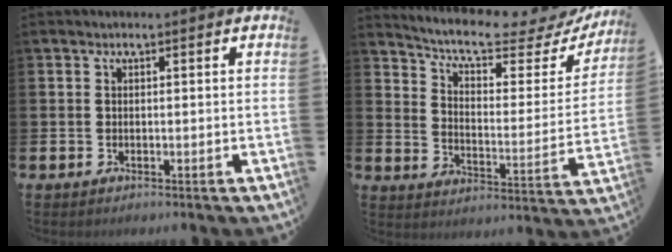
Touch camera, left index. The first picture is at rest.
{"total": 7.4, "force": [6.6, 1.6, 2.9], "torque": [-0.075, -0.054, 0.105]}